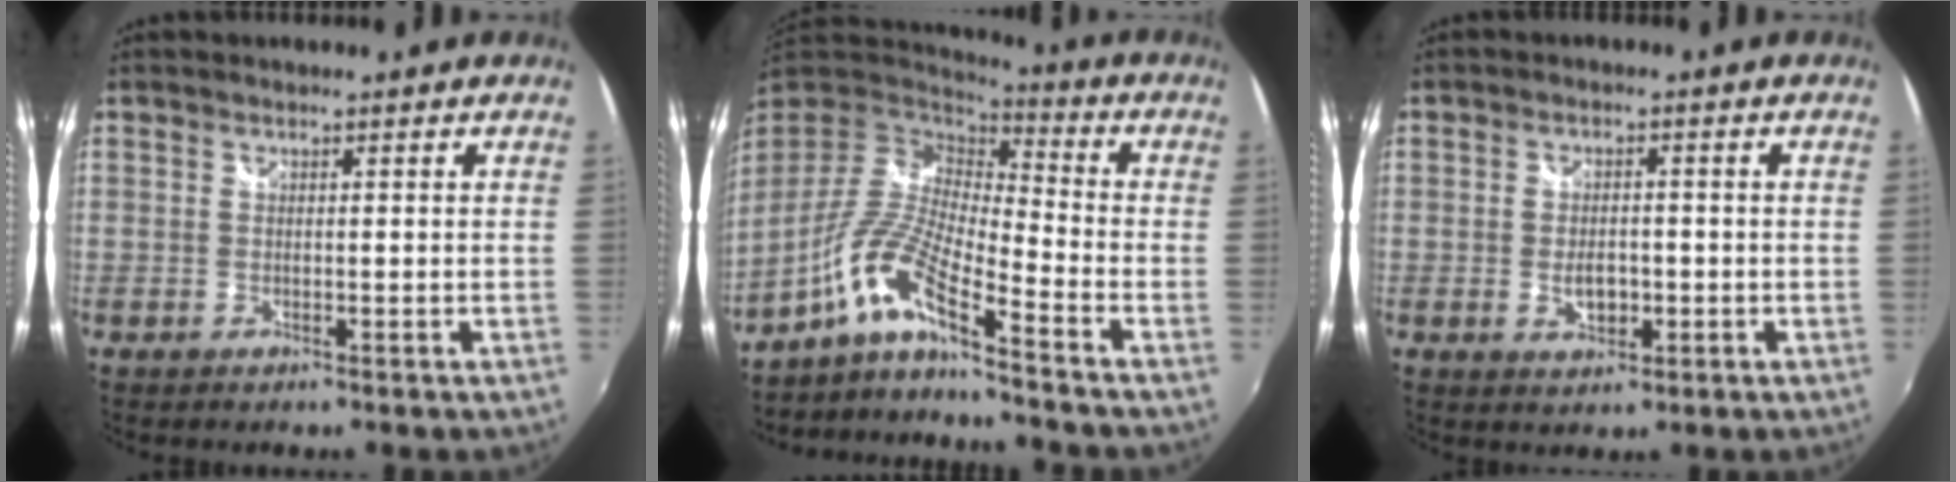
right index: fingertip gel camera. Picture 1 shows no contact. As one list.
[{"total": 13.1, "force": [-8.4, 1.3, 10.0], "torque": [-0.194, -0.009, -0.176]}, {"total": 4.4, "force": [-1.0, 2.8, 3.2], "torque": [-0.059, -0.004, -0.015]}]